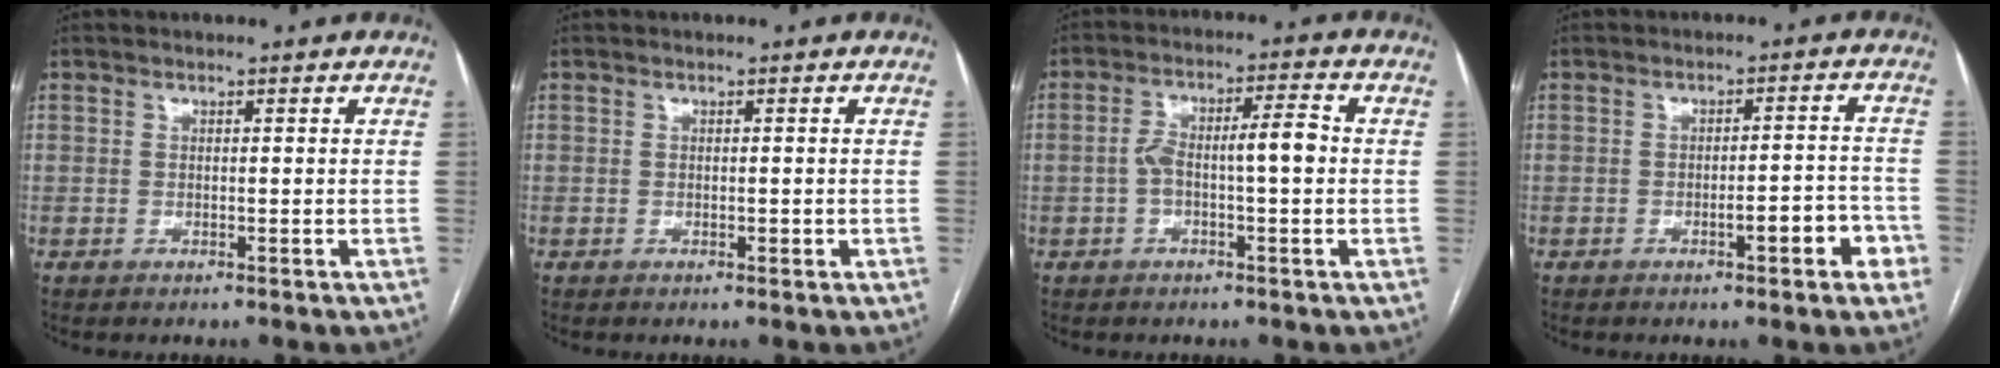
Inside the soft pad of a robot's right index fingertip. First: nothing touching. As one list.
[{"total": 0.7, "force": [-0.2, 0.3, 0.6], "torque": [-0.009, -0.001, -0.001]}, {"total": 6.8, "force": [-0.6, 1.3, 6.6], "torque": [-0.124, 0.027, -0.011]}, {"total": 5.8, "force": [-2.7, 1.2, 4.9], "torque": [-0.060, 0.013, -0.034]}]